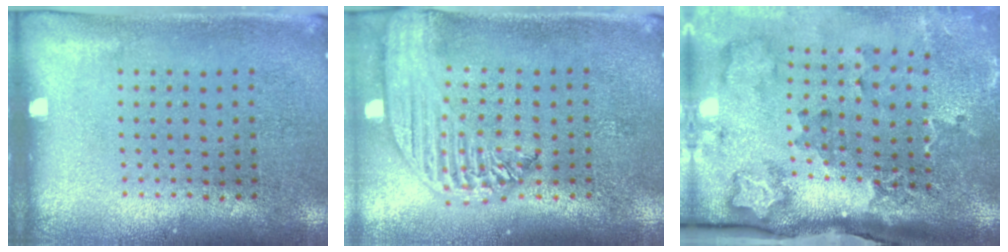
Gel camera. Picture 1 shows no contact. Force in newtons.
{"total": 2.6, "press": 2.1, "slide": 1.4}
{"total": 2.5, "press": 2.0, "slide": 1.6}